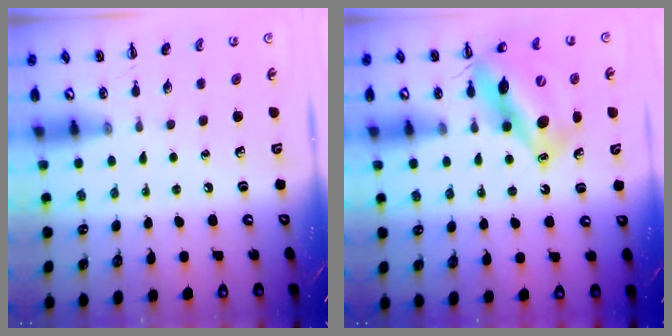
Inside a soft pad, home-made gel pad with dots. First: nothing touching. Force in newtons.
{"total": 14.3, "press": 13.8, "slide": 3.7}